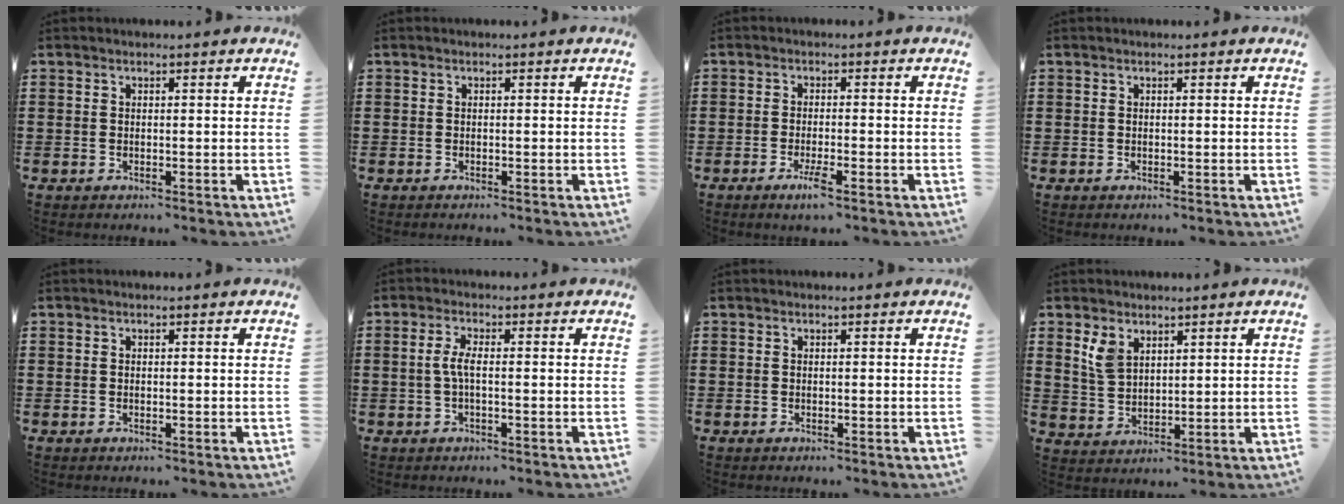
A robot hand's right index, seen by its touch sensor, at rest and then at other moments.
{"total": 0.0}
{"total": 2.8, "force": [-1.6, 0.2, 2.3], "torque": [-0.052, -0.010, -0.032]}
{"total": 0.0}
{"total": 0.0}
{"total": 3.1, "force": [-0.4, 0.7, 3.0], "torque": [-0.069, -0.003, -0.014]}
{"total": 0.0}
{"total": 4.4, "force": [2.7, 2.7, 2.2], "torque": [-0.054, 0.009, 0.051]}